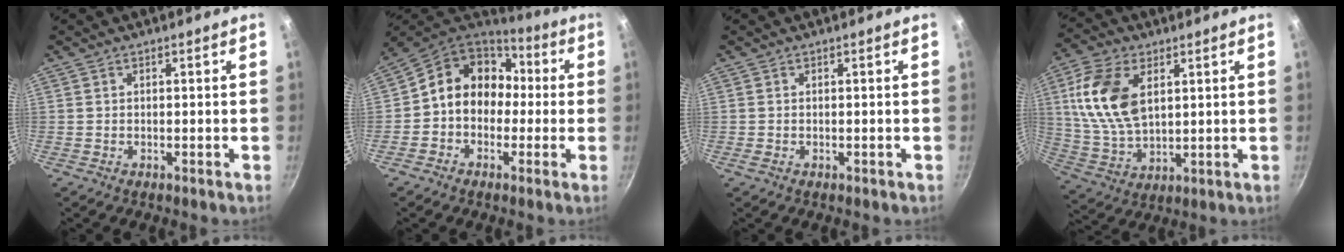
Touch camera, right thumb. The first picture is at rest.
{"total": 12.7, "force": [0.0, 10.9, 6.5], "torque": [-0.062, 0.040, -0.022]}
{"total": 0.5, "force": [-0.2, 0.3, 0.4], "torque": [-0.004, 0.000, -0.004]}
{"total": 14.5, "force": [4.1, 8.5, 11.0], "torque": [-0.206, -0.011, 0.084]}